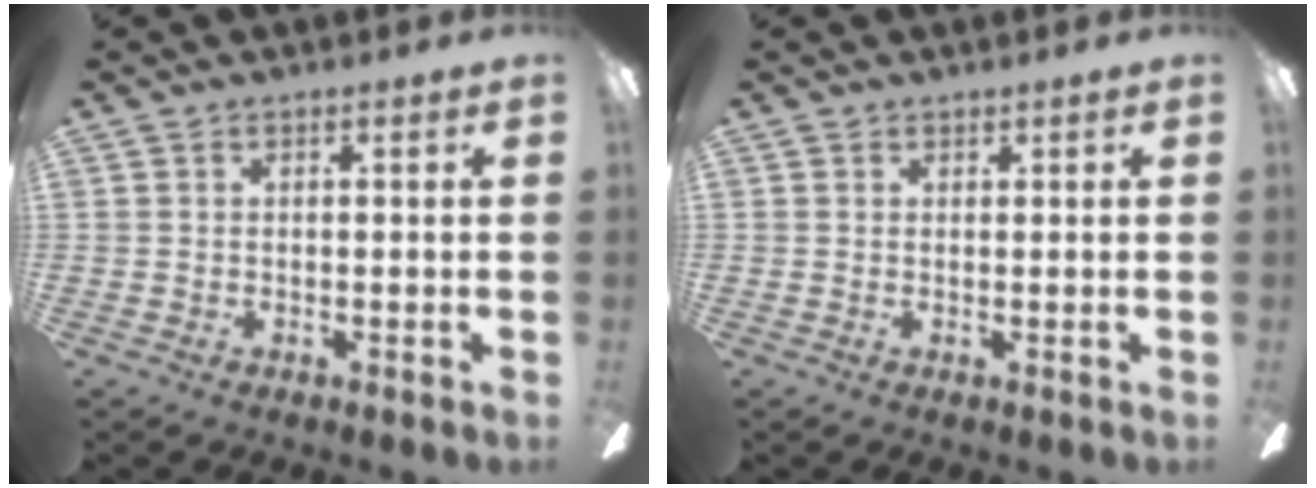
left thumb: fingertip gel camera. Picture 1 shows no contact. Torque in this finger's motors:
{"motor_torque": [-0.17, -0.01, -0.21, 0.08, -0.03]}